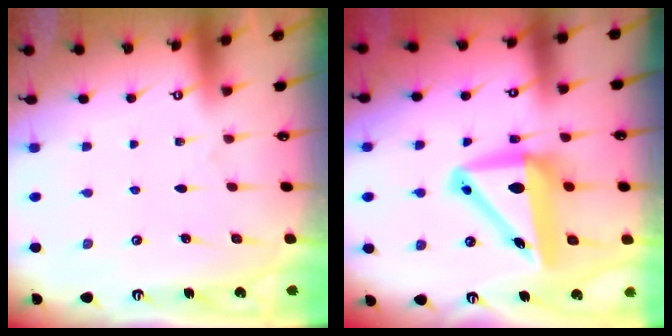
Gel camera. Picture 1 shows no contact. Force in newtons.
{"total": 11.8, "press": 11.3, "slide": 3.5}